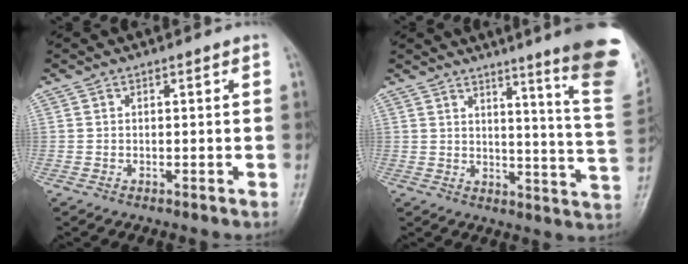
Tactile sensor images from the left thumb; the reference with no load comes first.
{"total": 18.0, "force": [11.2, 0.8, 14.1], "torque": [-0.156, -0.079, 0.130]}